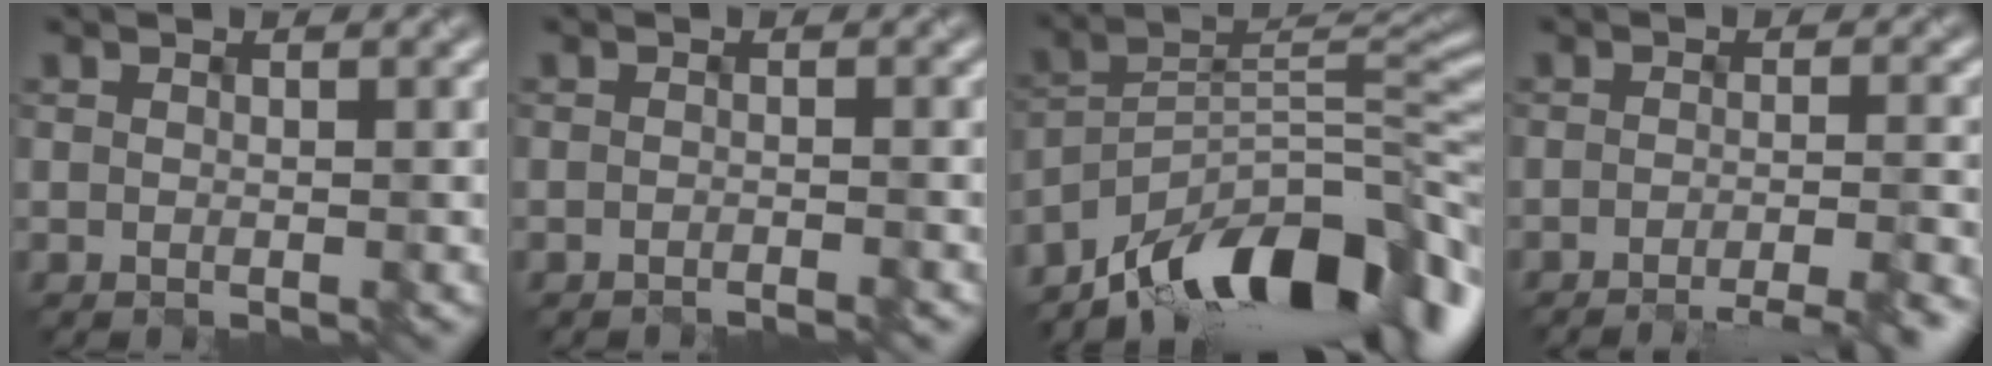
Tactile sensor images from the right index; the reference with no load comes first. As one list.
[{"total": 1.0, "force": [-1.0, -0.1, 0.1], "torque": [0.003, -0.003, -0.020]}, {"total": 12.5, "force": [-9.5, 4.1, 7.0], "torque": [-0.103, 0.015, -0.166]}, {"total": 4.5, "force": [-3.2, 0.5, 3.1], "torque": [-0.038, -0.002, -0.047]}]